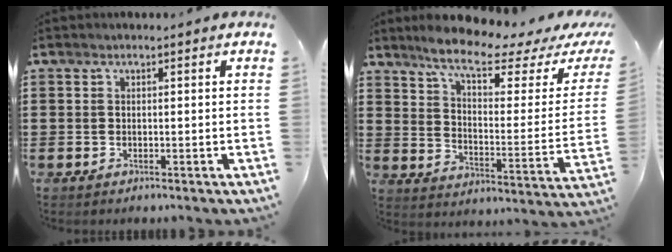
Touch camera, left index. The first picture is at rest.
{"total": 8.7, "force": [6.8, 1.2, 5.2], "torque": [-0.115, -0.041, 0.112]}